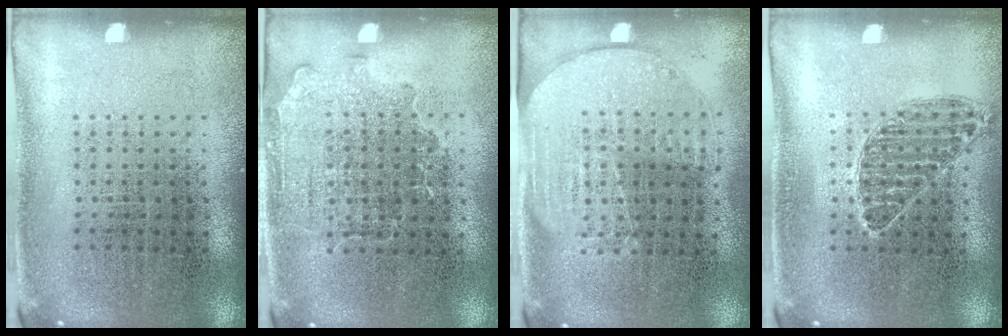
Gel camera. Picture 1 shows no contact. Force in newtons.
{"total": 1.4, "press": 1.1, "slide": 0.8}
{"total": 1.6, "press": 1.4, "slide": 0.8}
{"total": 0.6, "press": 0.6, "slide": 0.1}